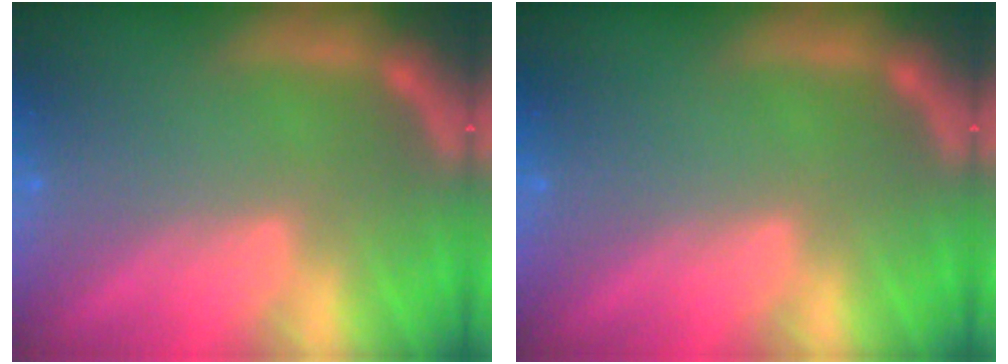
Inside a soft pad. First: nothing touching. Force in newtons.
{"total": 0.0}